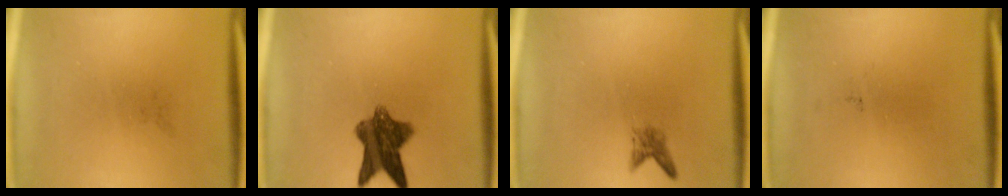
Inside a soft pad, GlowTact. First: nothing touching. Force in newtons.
{"total": 8.6}
{"total": 1.6}
{"total": 0.0}